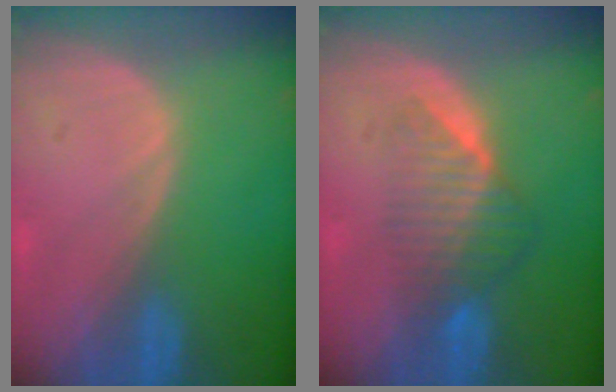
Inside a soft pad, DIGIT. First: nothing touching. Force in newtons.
{"total": 6.6, "press": 5.8, "slide": 3.2}